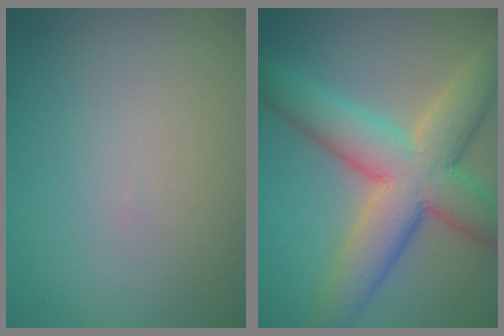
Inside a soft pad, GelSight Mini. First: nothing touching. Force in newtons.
{"total": 9.7, "press": 9.7, "slide": 0.2}